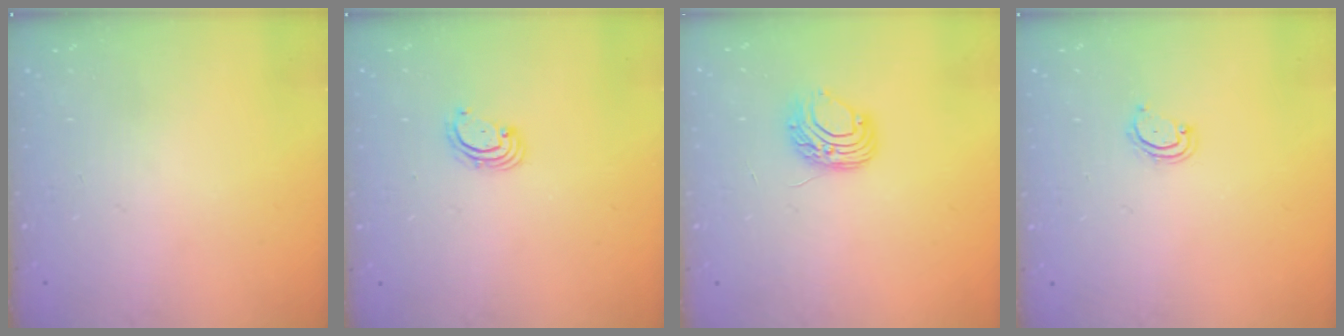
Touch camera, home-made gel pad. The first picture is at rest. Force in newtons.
{"total": 2.6, "press": 2.6, "slide": 0.3}
{"total": 7.5, "press": 7.4, "slide": 0.7}
{"total": 4.0, "press": 3.9, "slide": 0.4}